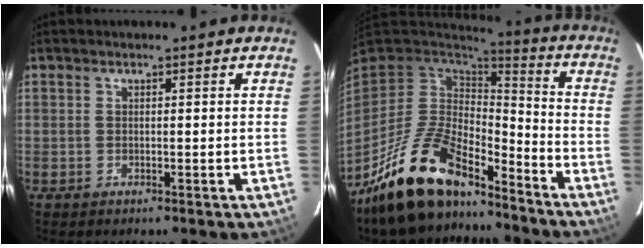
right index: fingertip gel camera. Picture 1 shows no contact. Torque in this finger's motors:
{"motor_torque": [0.73, -0.85, 0.69, 0.21]}